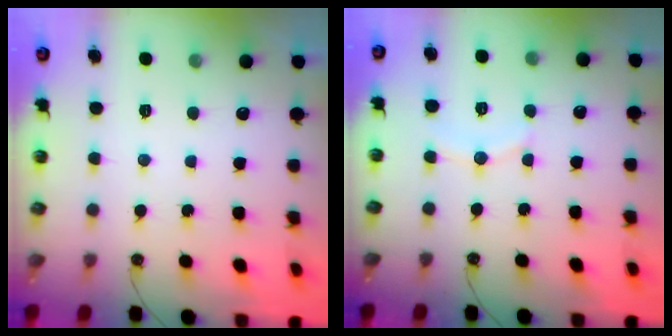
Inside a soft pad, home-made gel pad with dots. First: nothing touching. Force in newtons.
{"total": 6.3, "press": 6.3, "slide": 0.7}